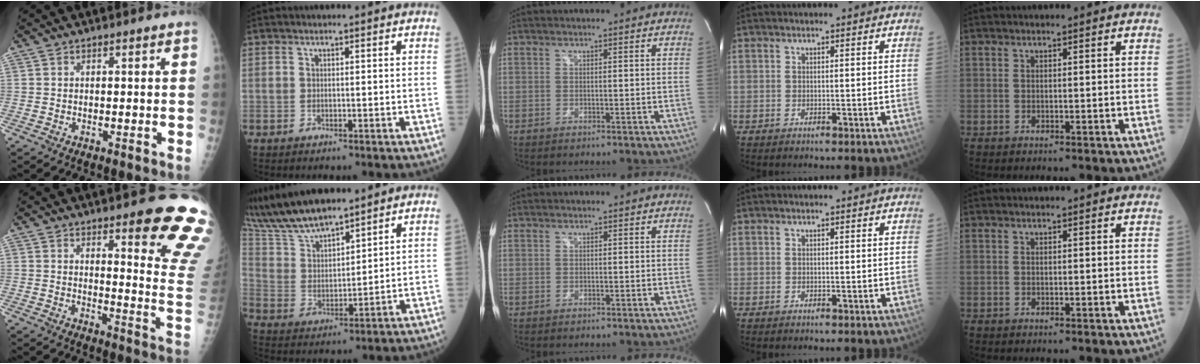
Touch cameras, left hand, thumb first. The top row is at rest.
{"thumb": {"total": 17.1, "force": [10.4, 3.3, 13.1], "torque": [-0.128, -0.069, 0.124]}, "index": {"total": 13.6, "force": [12.2, 2.2, 5.7], "torque": [-0.129, 0.012, 0.243]}}